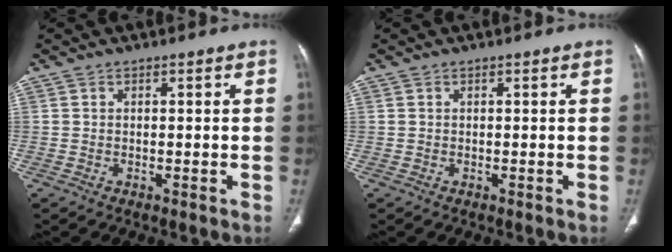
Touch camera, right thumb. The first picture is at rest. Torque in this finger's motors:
{"motor_torque": [0.01, 0.23, 0.08, -0.17, 0.02]}